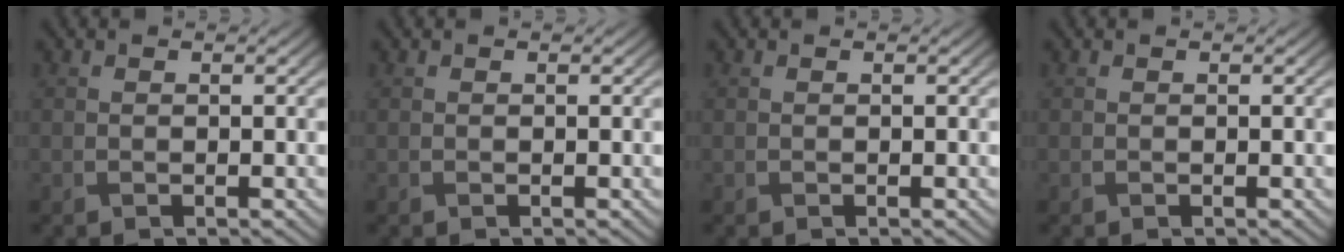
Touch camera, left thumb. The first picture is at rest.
{"total": 0.0}
{"total": 0.0}
{"total": 0.0}